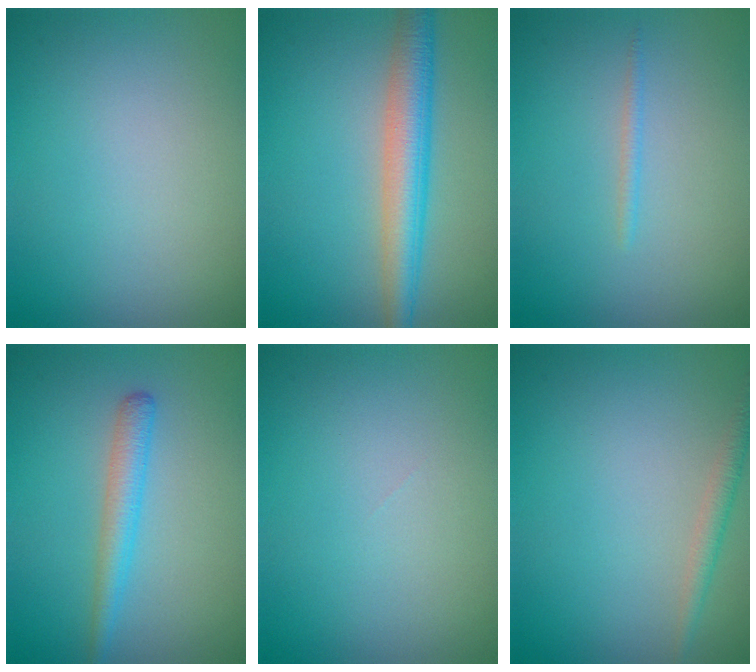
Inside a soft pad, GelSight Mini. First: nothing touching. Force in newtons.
{"total": 4.8, "press": 4.8, "slide": 0.1}
{"total": 0.7, "press": 0.7, "slide": 0.1}
{"total": 2.4, "press": 2.4, "slide": 0.2}
{"total": 0.0}
{"total": 1.6, "press": 1.6, "slide": 0.0}